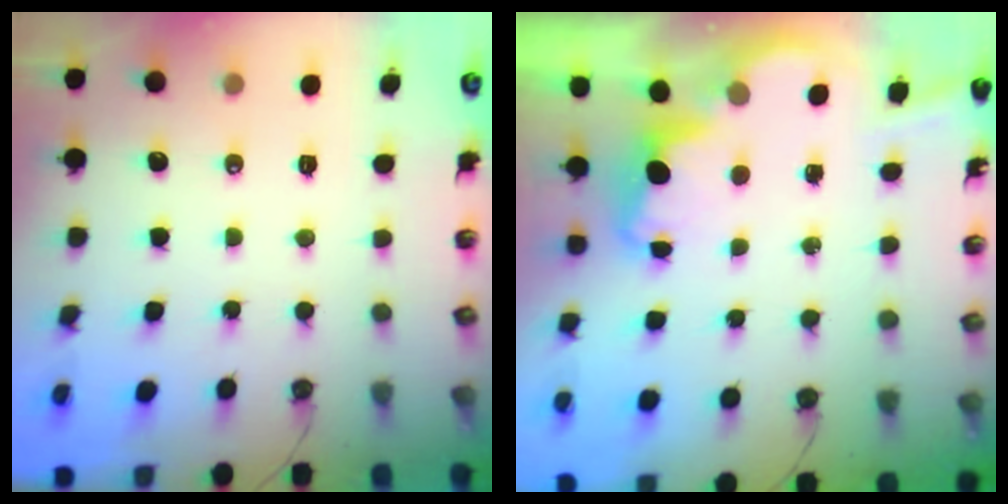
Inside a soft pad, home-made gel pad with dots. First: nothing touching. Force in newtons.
{"total": 3.6, "press": 3.5, "slide": 0.7}